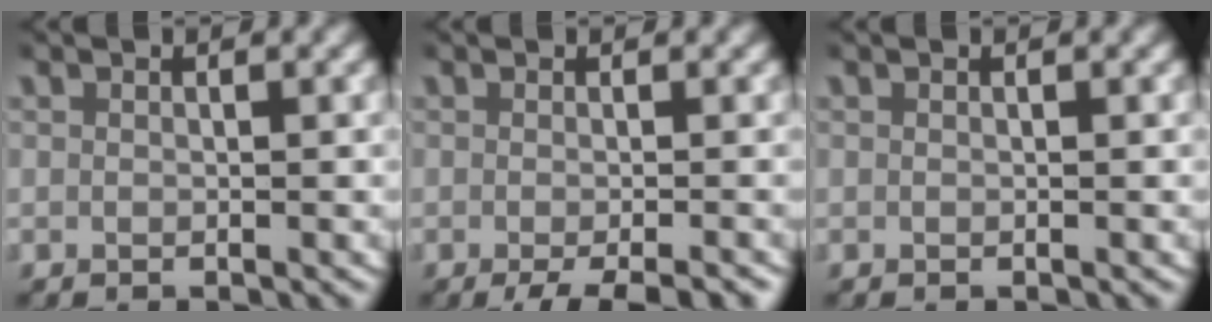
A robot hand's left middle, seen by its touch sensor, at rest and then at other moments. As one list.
[{"total": 4.7, "force": [-3.6, 1.1, 2.8], "torque": [-0.030, -0.009, -0.047]}, {"total": 0.0}]